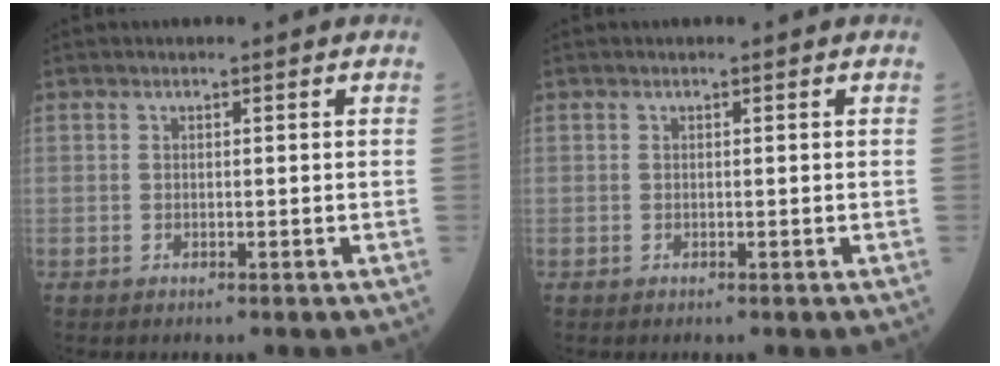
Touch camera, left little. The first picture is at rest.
{"total": 0.0}